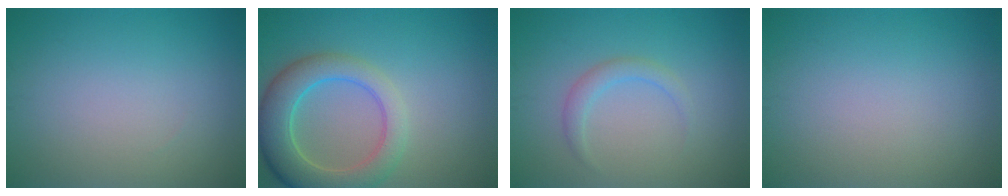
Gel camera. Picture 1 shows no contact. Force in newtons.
{"total": 6.5, "press": 6.5, "slide": 0.7}
{"total": 1.7, "press": 1.7, "slide": 0.1}
{"total": 0.0}